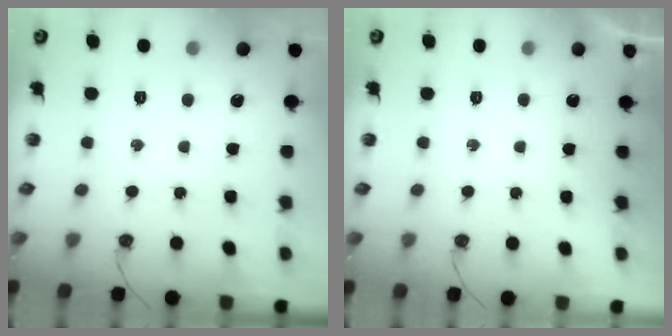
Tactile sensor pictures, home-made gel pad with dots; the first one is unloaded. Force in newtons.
{"total": 0.0}